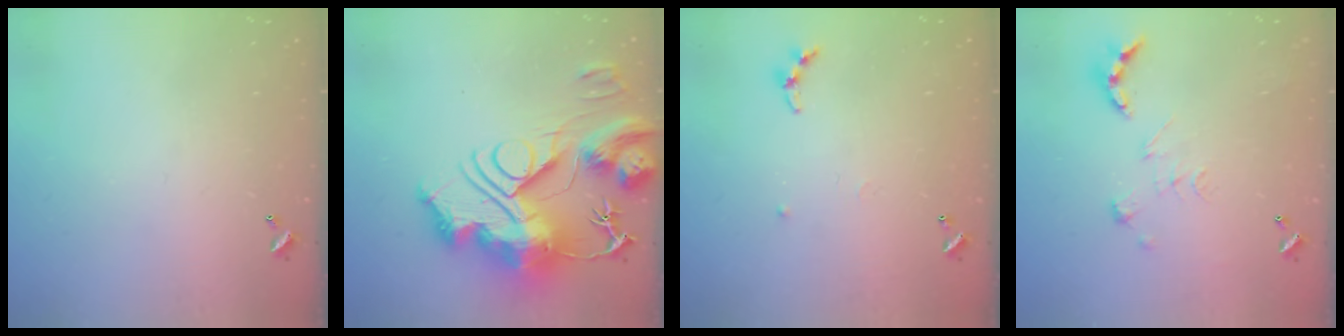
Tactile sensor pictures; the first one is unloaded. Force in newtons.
{"total": 0.5, "press": 0.5, "slide": 0.0}
{"total": 5.3, "press": 5.2, "slide": 0.7}
{"total": 2.7, "press": 2.2, "slide": 1.5}